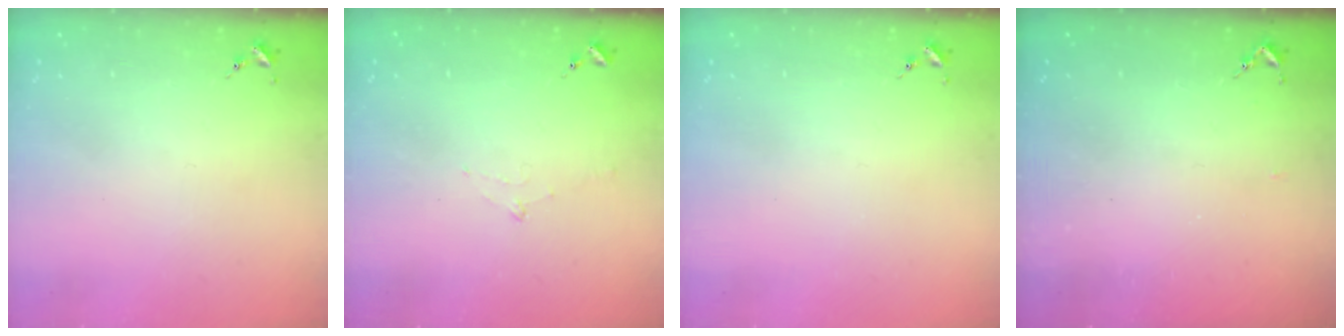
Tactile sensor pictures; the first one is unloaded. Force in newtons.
{"total": 6.7, "press": 6.7, "slide": 0.7}
{"total": 0.0}
{"total": 2.6, "press": 2.5, "slide": 0.3}